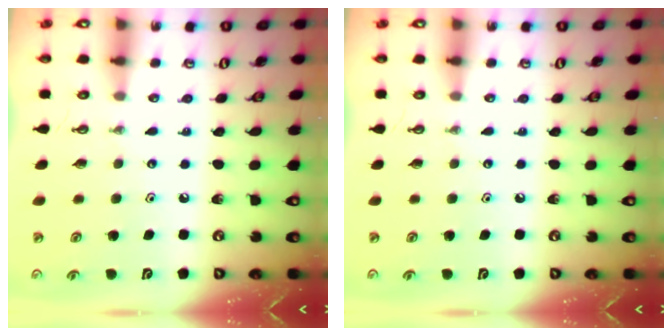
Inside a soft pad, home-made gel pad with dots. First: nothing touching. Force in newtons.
{"total": 0.0}